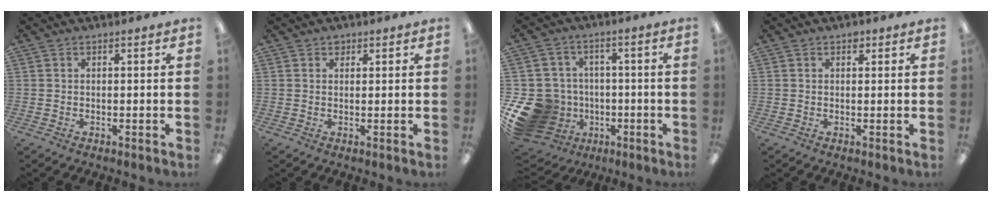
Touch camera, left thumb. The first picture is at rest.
{"total": 1.3, "force": [1.0, 0.8, 0.3], "torque": [0.002, -0.003, 0.017]}
{"total": 16.6, "force": [-5.5, 14.1, 6.8], "torque": [-0.153, 0.035, -0.070]}
{"total": 1.4, "force": [0.8, 0.9, 0.6], "torque": [-0.005, -0.001, 0.013]}